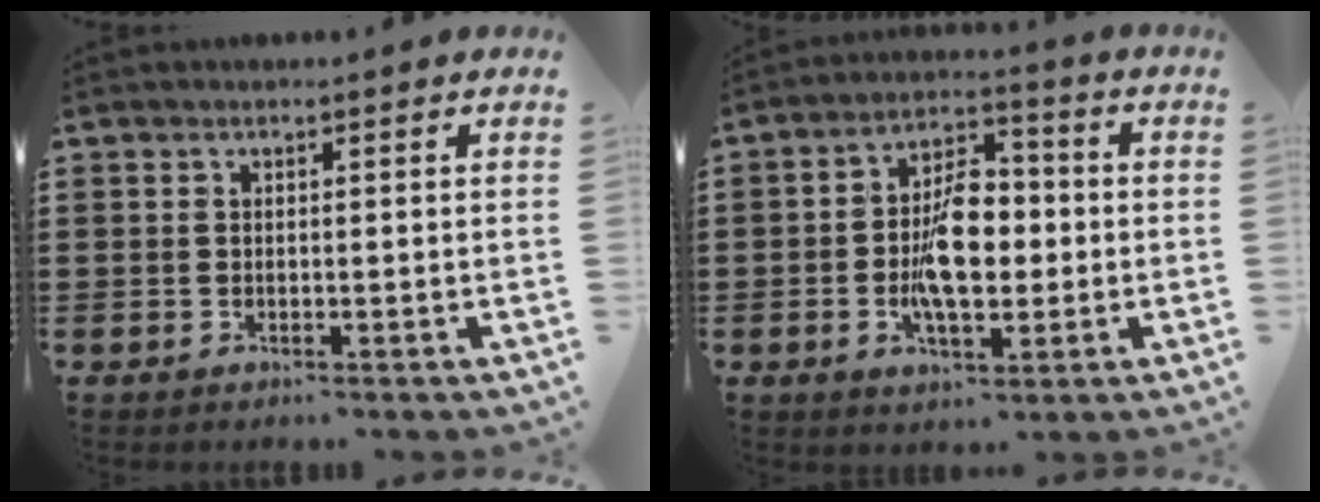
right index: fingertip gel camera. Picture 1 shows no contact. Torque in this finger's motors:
{"motor_torque": [2.14, 0.00, 0.73, 0.21]}